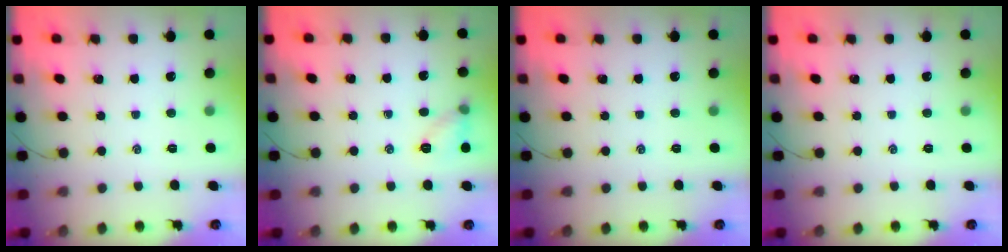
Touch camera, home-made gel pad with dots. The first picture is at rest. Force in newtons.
{"total": 7.3, "press": 7.3, "slide": 0.6}
{"total": 0.0}
{"total": 0.0}